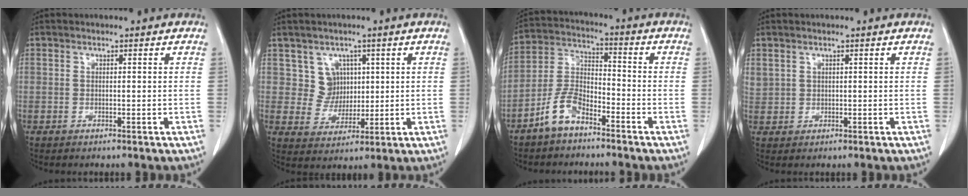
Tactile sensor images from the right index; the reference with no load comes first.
{"total": 5.1, "force": [2.1, 4.6, 0.6], "torque": [-0.011, 0.009, 0.045]}
{"total": 7.2, "force": [-4.4, 3.7, 4.3], "torque": [-0.097, 0.009, -0.083]}
{"total": 3.0, "force": [1.7, 2.3, 0.8], "torque": [-0.018, 0.009, 0.043]}